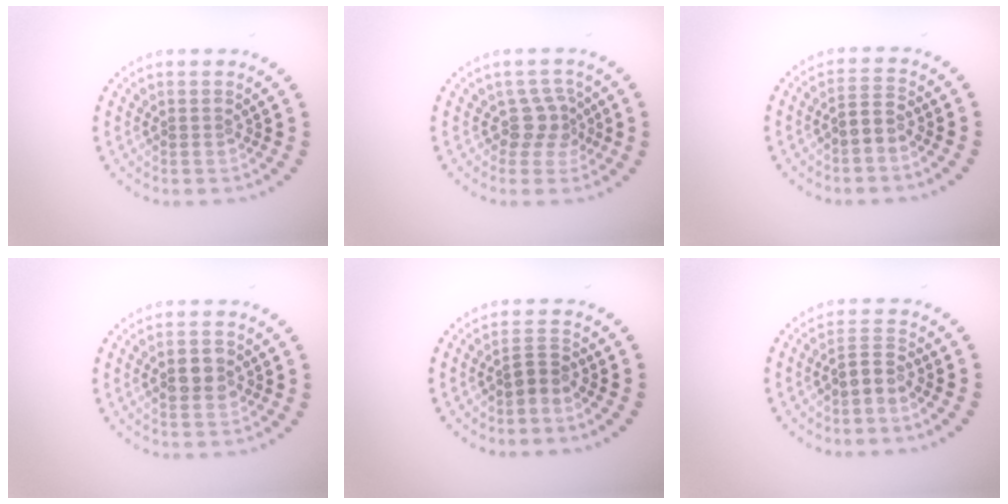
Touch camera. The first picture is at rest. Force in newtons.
{"total": 2.2, "press": 1.6, "slide": 1.6}
{"total": 1.7, "press": 1.3, "slide": 1.0}
{"total": 2.9, "press": 2.9, "slide": 0.2}
{"total": 1.9, "press": 1.4, "slide": 1.3}
{"total": 2.0, "press": 1.4, "slide": 1.4}